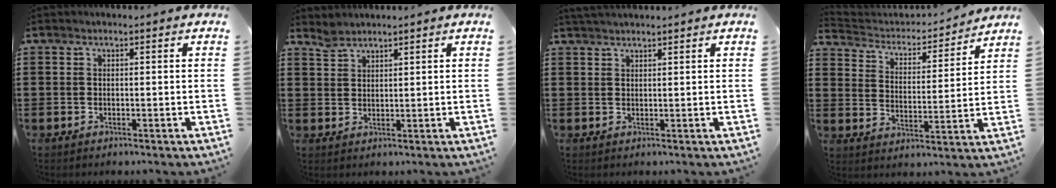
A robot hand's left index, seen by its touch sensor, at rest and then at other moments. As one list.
[{"total": 2.0, "force": [1.9, 0.4, 0.1], "torque": [-0.008, 0.000, 0.039]}, {"total": 1.6, "force": [1.5, 0.0, 0.5], "torque": [-0.011, 0.001, 0.029]}, {"total": 3.0, "force": [2.7, 1.1, 0.4], "torque": [-0.030, -0.022, 0.037]}]